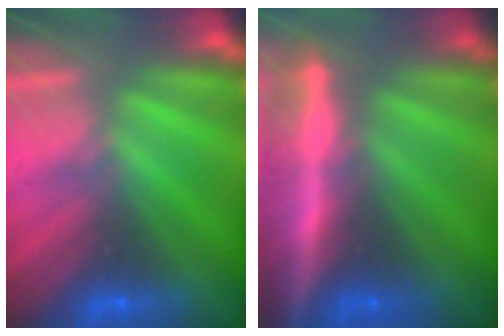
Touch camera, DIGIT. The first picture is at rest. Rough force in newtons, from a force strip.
{"total": 7.0}